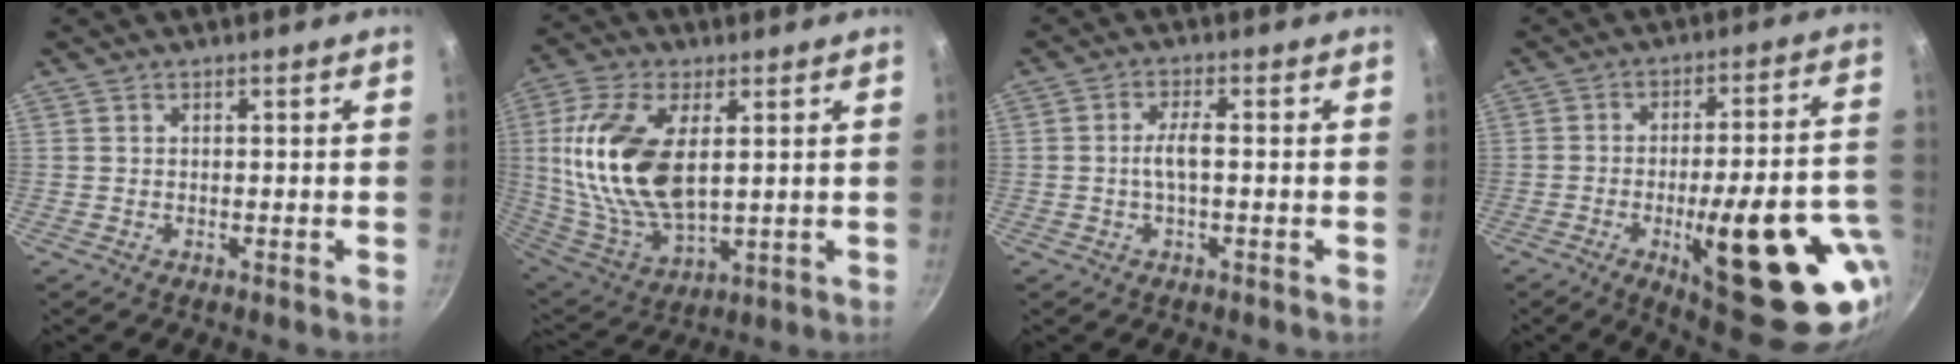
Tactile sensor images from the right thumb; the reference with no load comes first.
{"total": 19.7, "force": [3.4, 10.2, 16.5], "torque": [-0.327, -0.013, 0.073]}
{"total": 3.8, "force": [-0.4, 1.1, 3.6], "torque": [-0.076, 0.014, -0.010]}
{"total": 26.5, "force": [-7.3, 8.3, 24.1], "torque": [-0.281, 0.006, -0.089]}